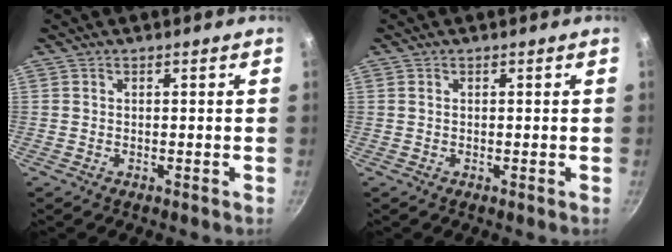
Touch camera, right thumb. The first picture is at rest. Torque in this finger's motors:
{"motor_torque": [-0.26, -0.13, 0.03, 0.22, -0.03]}